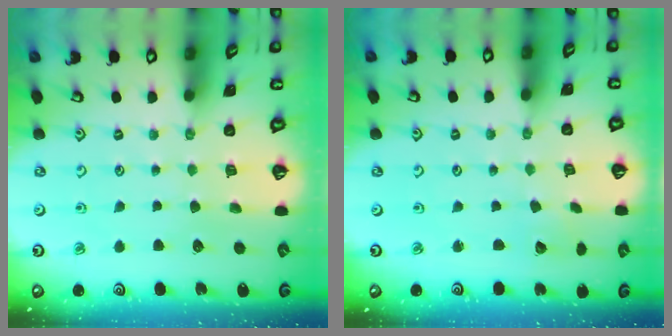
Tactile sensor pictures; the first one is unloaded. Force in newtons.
{"total": 1.8, "press": 1.8, "slide": 0.1}